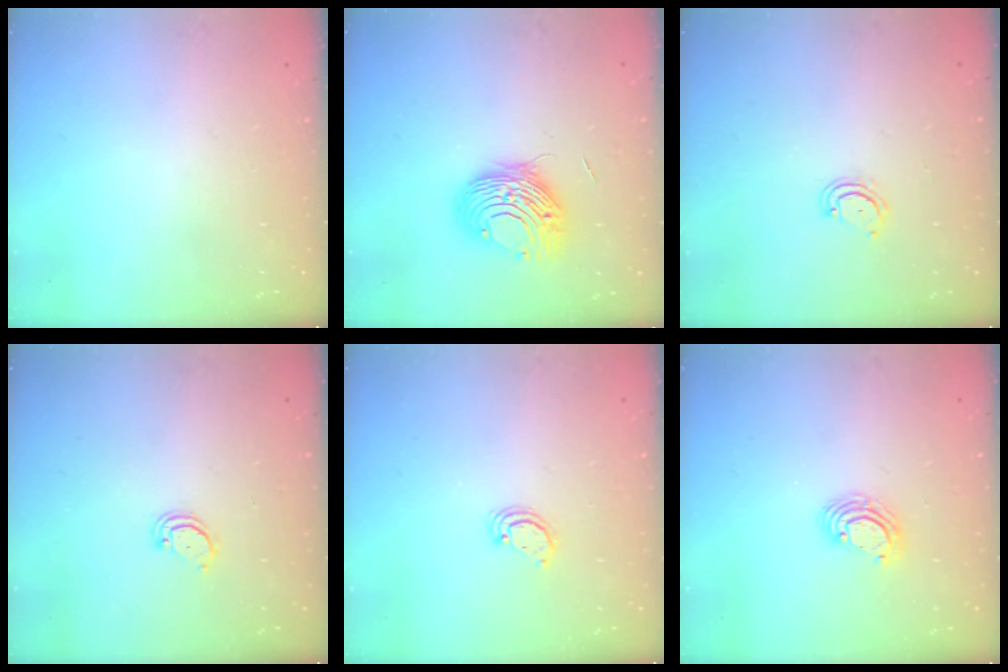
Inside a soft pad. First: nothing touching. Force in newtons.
{"total": 11.0, "press": 10.9, "slide": 1.1}
{"total": 3.9, "press": 3.9, "slide": 0.3}
{"total": 2.9, "press": 2.9, "slide": 0.2}
{"total": 2.5, "press": 2.5, "slide": 0.2}
{"total": 4.0, "press": 3.9, "slide": 0.2}